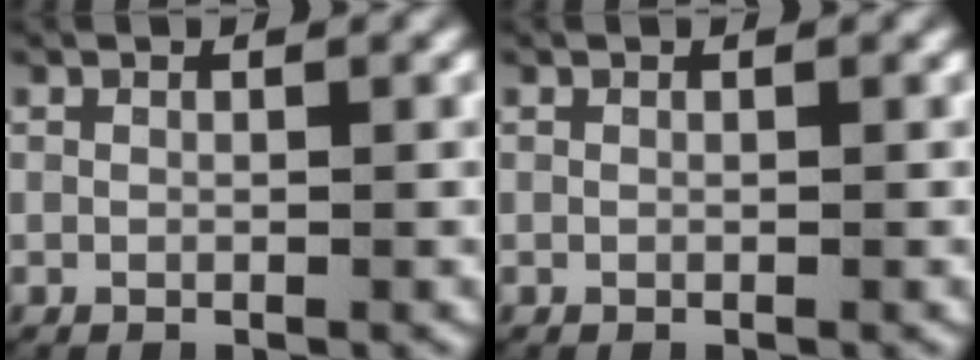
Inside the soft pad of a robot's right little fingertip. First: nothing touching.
{"total": 0.0}